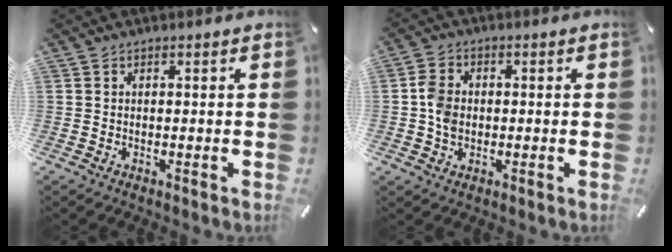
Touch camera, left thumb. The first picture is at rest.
{"total": 5.5, "force": [-0.4, 4.5, 3.3], "torque": [-0.072, 0.007, -0.008]}